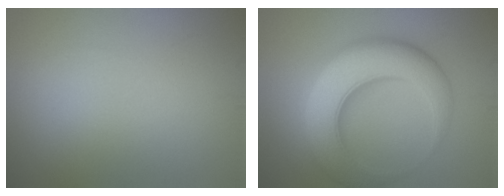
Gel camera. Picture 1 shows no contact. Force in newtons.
{"total": 9.6, "press": 9.6, "slide": 0.3}